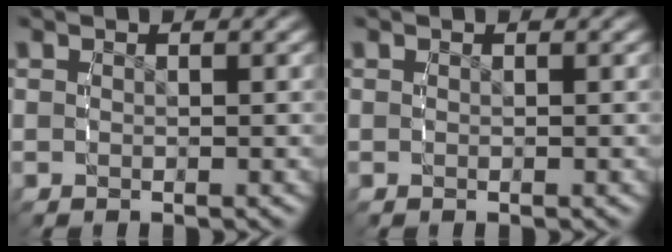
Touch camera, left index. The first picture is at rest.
{"total": 0.0}